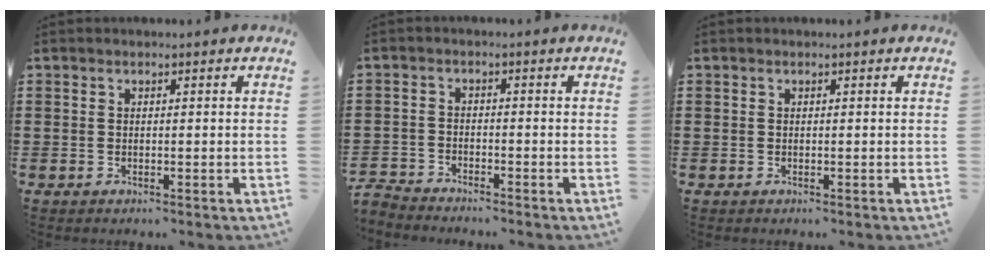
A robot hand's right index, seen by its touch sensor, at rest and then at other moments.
{"total": 2.5, "force": [-2.5, 0.2, -0.1], "torque": [-0.005, 0.000, -0.055]}
{"total": 0.0}